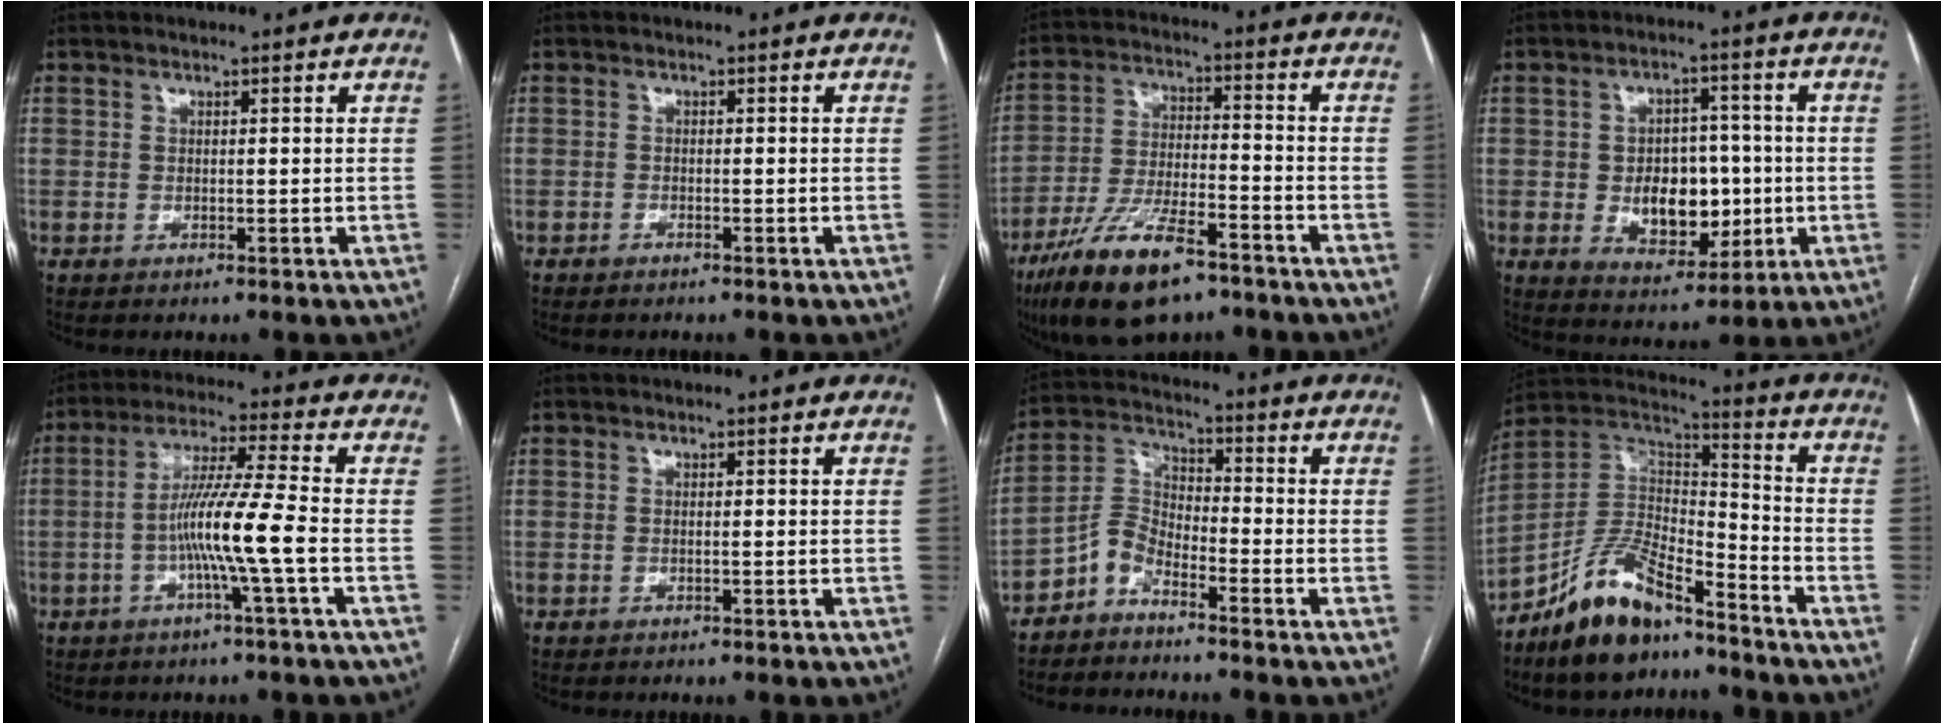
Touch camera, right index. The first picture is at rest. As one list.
[{"total": 0.6, "force": [-0.6, 0.1, 0.2], "torque": [-0.008, -0.001, -0.010]}, {"total": 14.6, "force": [-9.7, 4.0, 10.2], "torque": [-0.201, -0.018, -0.170]}, {"total": 10.8, "force": [-0.9, 7.2, 7.9], "torque": [-0.127, 0.015, 0.000]}, {"total": 9.6, "force": [-2.5, -1.4, 9.2], "torque": [-0.174, 0.002, -0.050]}, {"total": 0.0}, {"total": 5.3, "force": [-4.2, 1.9, 2.5], "torque": [-0.057, 0.006, -0.093]}, {"total": 13.4, "force": [-10.2, 4.2, 7.6], "torque": [-0.145, 0.021, -0.190]}]